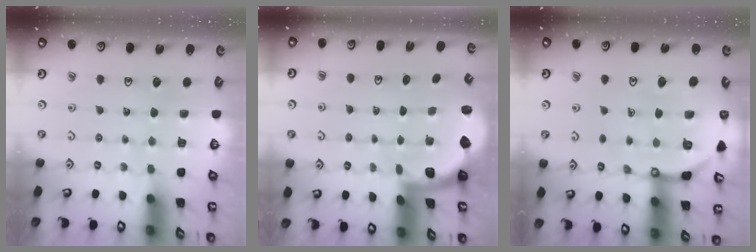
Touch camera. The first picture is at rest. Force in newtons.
{"total": 2.0, "press": 2.0, "slide": 0.5}
{"total": 11.4, "press": 11.3, "slide": 1.5}